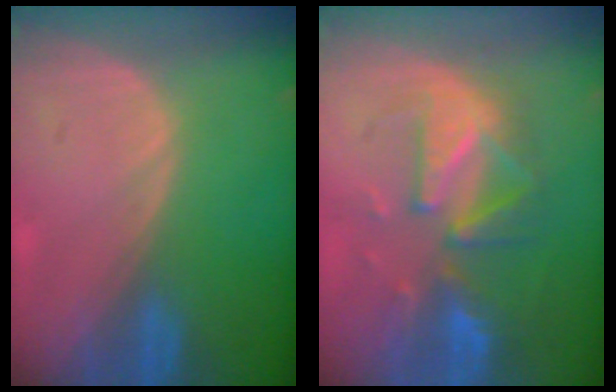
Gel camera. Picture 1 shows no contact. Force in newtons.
{"total": 10.0, "press": 8.8, "slide": 4.7}